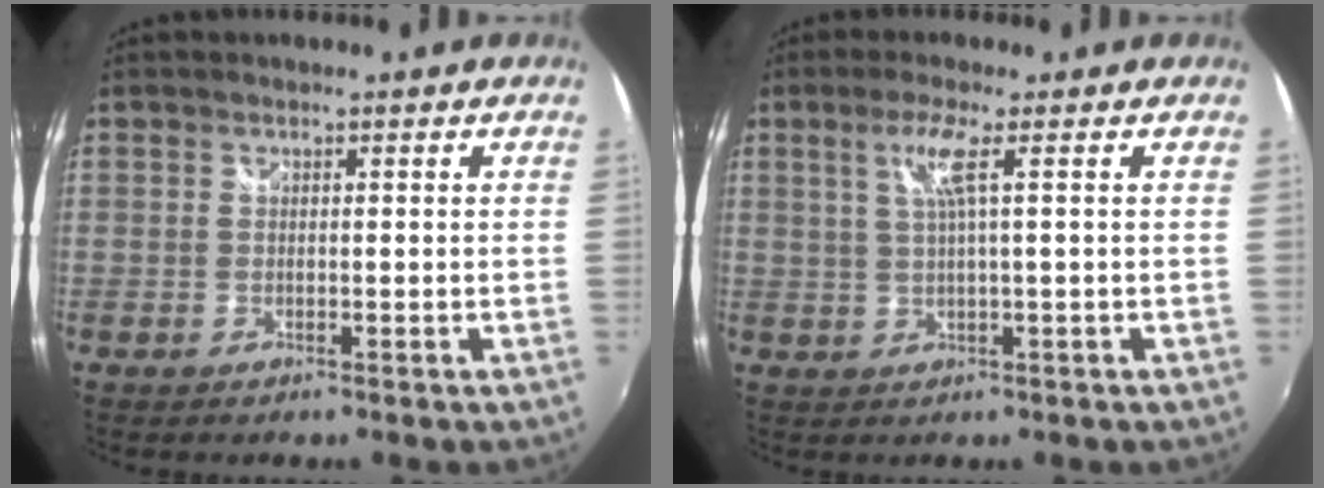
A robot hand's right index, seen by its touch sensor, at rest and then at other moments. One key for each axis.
{"total": 4.3, "fx": 1.5, "fy": -0.7, "fz": 4.0, "tx": -0.077, "ty": 0.001, "tz": 0.032}